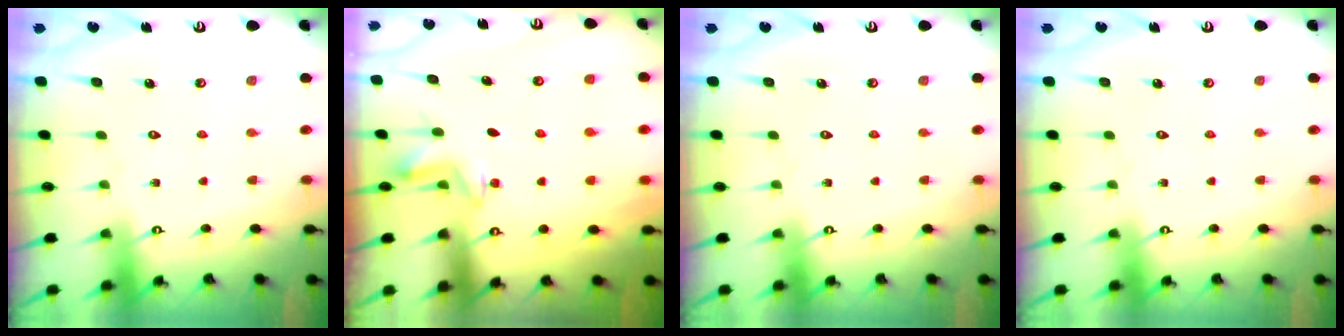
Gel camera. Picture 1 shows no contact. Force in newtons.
{"total": 3.1, "press": 2.9, "slide": 1.0}
{"total": 0.0}
{"total": 0.0}